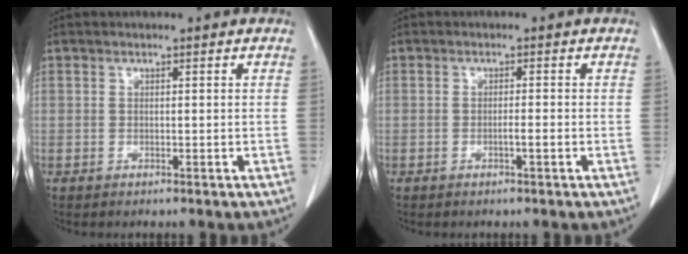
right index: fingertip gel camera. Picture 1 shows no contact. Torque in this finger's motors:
{"motor_torque": [0.27, -0.22, 0.07, 0.04]}